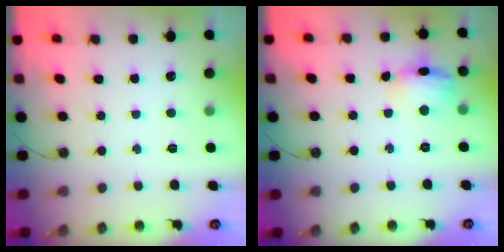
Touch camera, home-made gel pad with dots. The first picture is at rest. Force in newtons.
{"total": 11.1, "press": 11.0, "slide": 1.0}